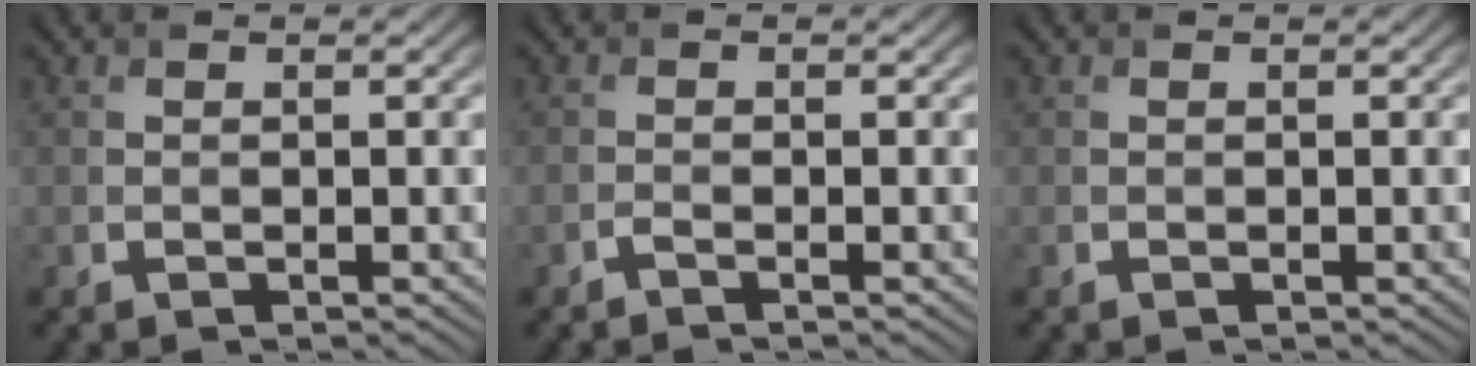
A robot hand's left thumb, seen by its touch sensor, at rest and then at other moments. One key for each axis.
{"total": 0.7, "fx": -0.6, "fy": 0.0, "fz": 0.5, "tx": -0.009, "ty": 0.000, "tz": -0.014}
{"total": 0.0}